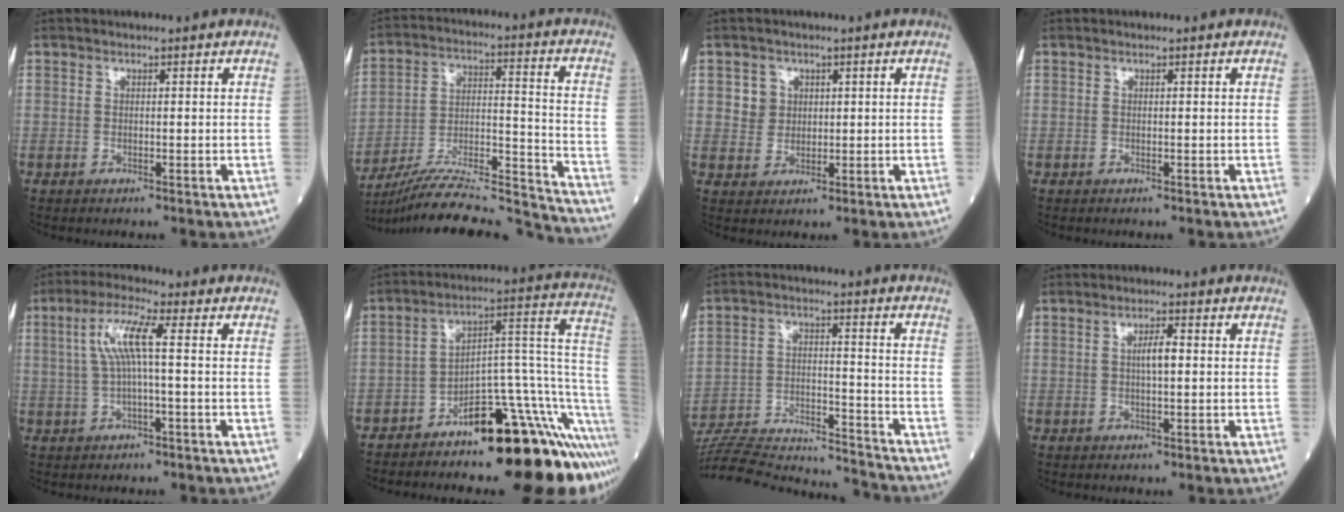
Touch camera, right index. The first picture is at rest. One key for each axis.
{"total": 23.8, "fx": -22.7, "fy": -0.2, "fz": 7.0, "tx": -0.106, "ty": 0.005, "tz": -0.351}
{"total": 3.1, "fx": 1.0, "fy": 3.0, "fz": 0.4, "tx": -0.003, "ty": 0.006, "tz": 0.018}
{"total": 0.0}
{"total": 6.6, "fx": 0.9, "fy": 0.6, "fz": 6.5, "tx": -0.134, "ty": 0.020, "tz": 0.019}
{"total": 19.3, "fx": -12.5, "fy": 4.0, "fz": 14.1, "tx": -0.106, "ty": 0.059, "tz": -0.180}
{"total": 21.8, "fx": -20.8, "fy": 2.1, "fz": 6.0, "tx": -0.135, "ty": -0.005, "tz": -0.318}
{"total": 2.9, "fx": 0.3, "fy": 0.5, "fz": 2.8, "tx": -0.050, "ty": 0.002, "tz": 0.004}